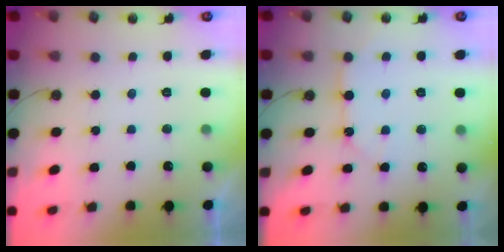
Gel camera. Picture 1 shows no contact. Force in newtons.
{"total": 9.0, "press": 9.0, "slide": 0.8}